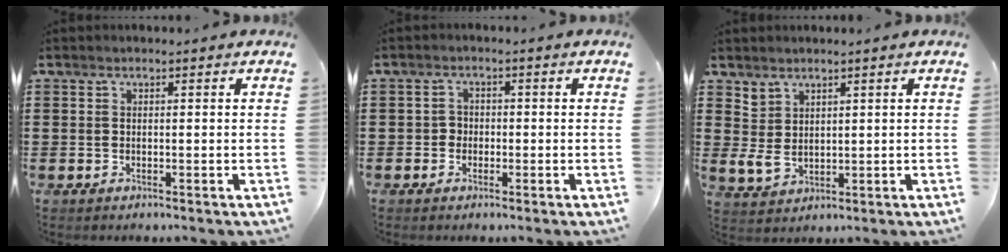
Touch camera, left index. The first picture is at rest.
{"total": 1.8, "force": [-0.8, 1.6, 0.4], "torque": [-0.014, 0.005, -0.019]}
{"total": 3.6, "force": [1.9, 2.6, 1.7], "torque": [-0.046, -0.004, 0.038]}